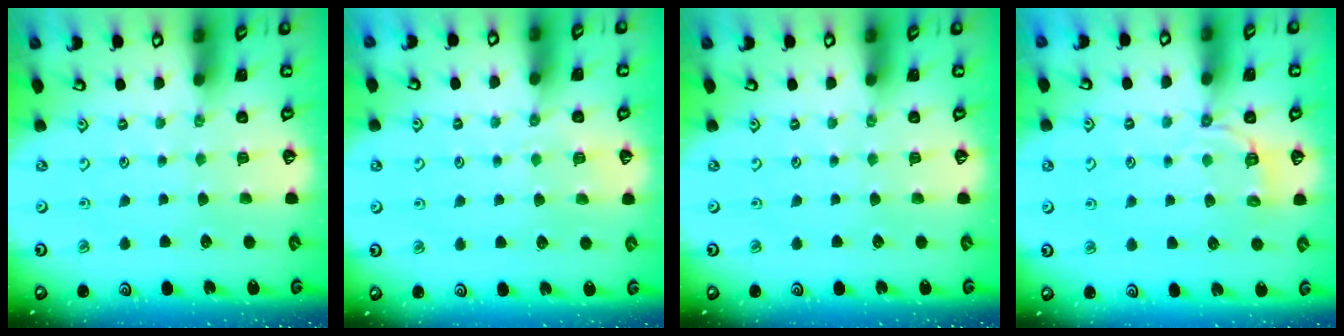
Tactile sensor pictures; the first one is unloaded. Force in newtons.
{"total": 4.0, "press": 4.0, "slide": 0.8}
{"total": 0.0}
{"total": 3.7, "press": 3.1, "slide": 2.0}